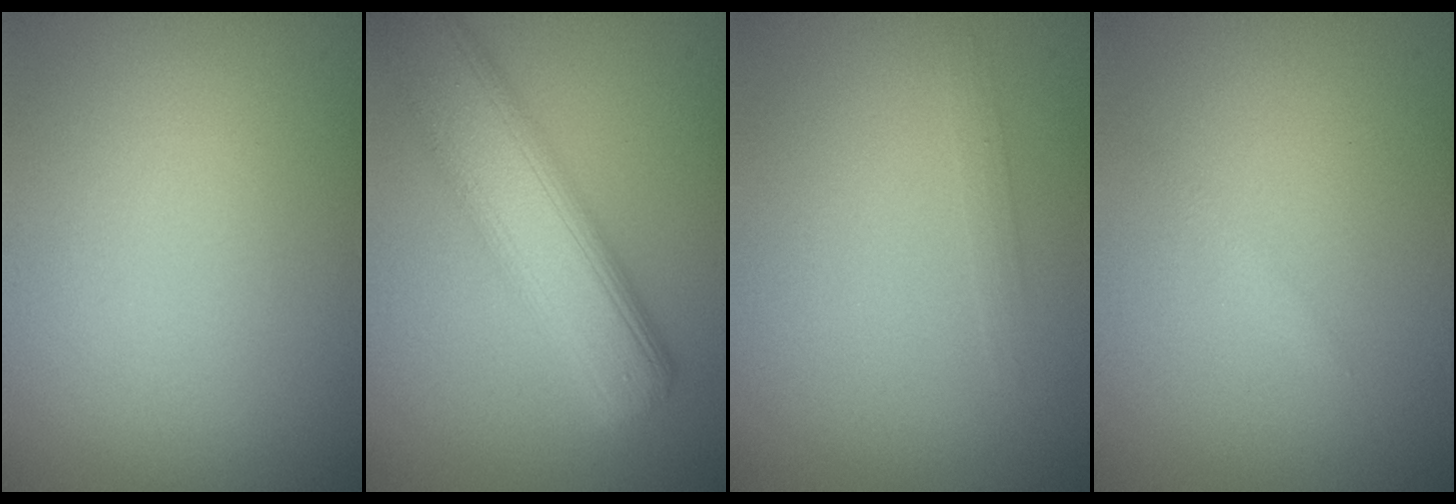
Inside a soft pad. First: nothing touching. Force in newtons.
{"total": 9.1, "press": 9.0, "slide": 0.9}
{"total": 0.7, "press": 0.7, "slide": 0.1}
{"total": 0.6, "press": 0.6, "slide": 0.1}